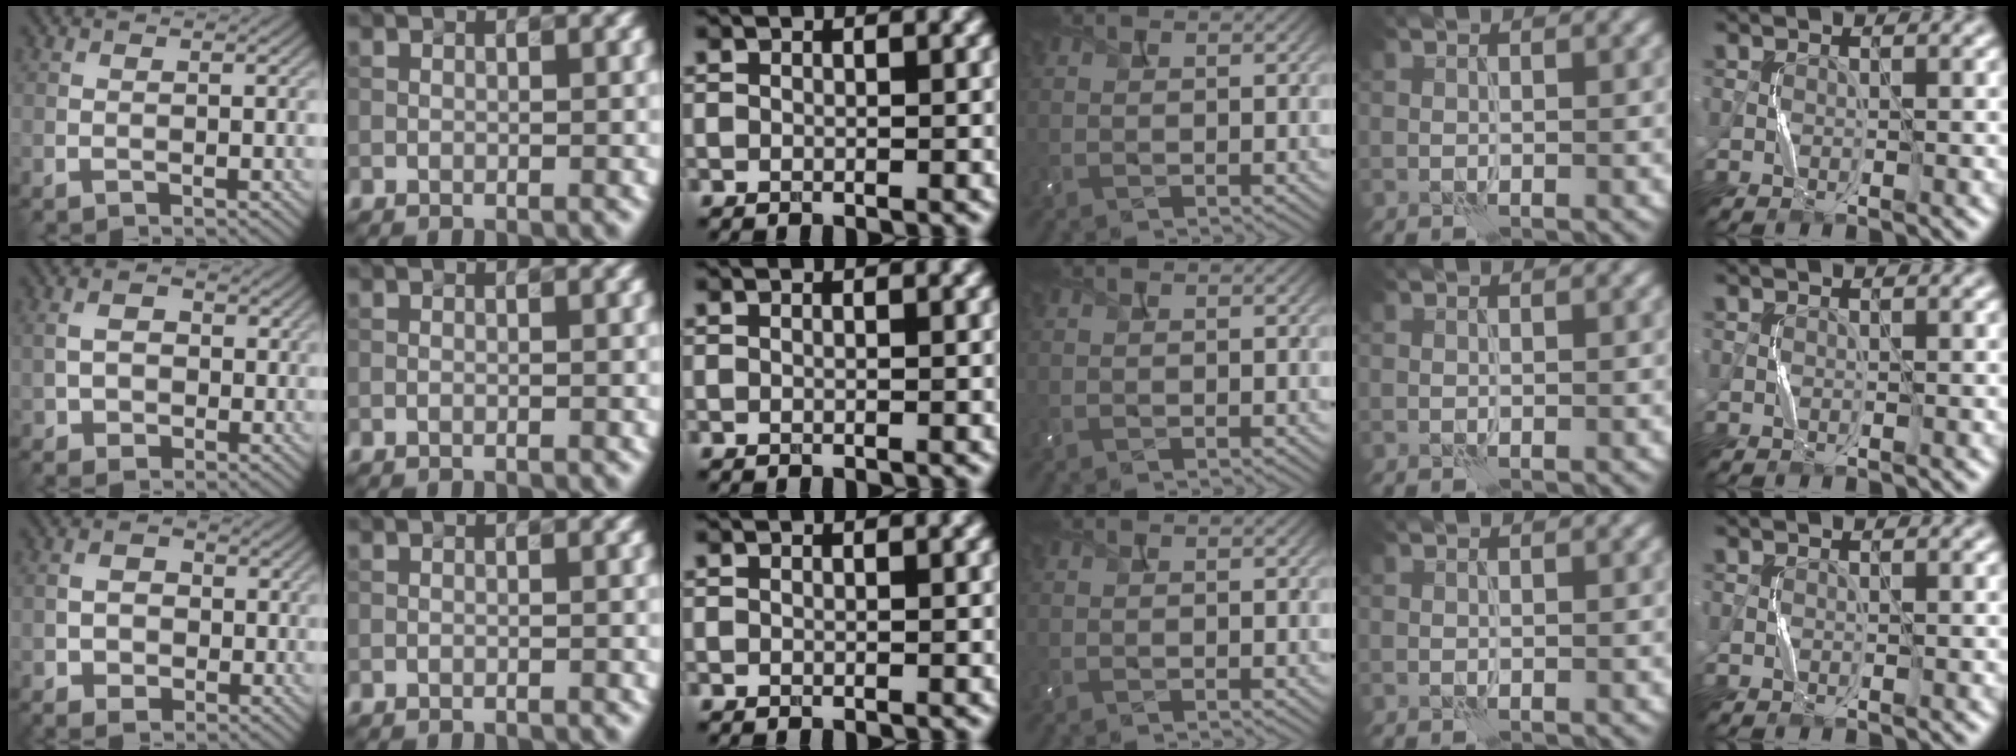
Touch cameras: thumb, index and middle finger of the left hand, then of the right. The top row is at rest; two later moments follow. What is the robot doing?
{"motion": "squeeze", "object": "bubble wrap"}